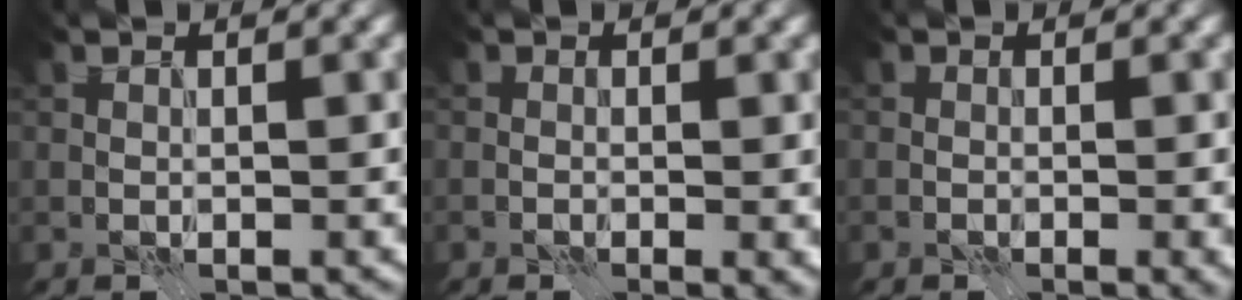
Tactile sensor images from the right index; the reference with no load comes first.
{"total": 0.9, "force": [0.1, 0.3, 0.9], "torque": [-0.005, -0.005, 0.003]}
{"total": 1.0, "force": [-0.1, 0.3, 0.9], "torque": [-0.006, -0.001, -0.001]}